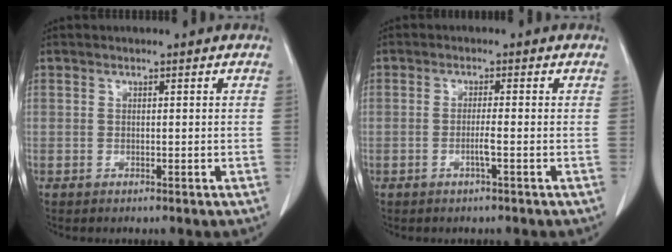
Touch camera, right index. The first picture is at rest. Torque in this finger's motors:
{"motor_torque": [-0.05, 0.04, -0.05, 0.02]}